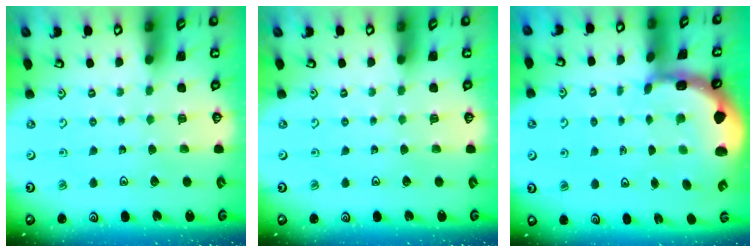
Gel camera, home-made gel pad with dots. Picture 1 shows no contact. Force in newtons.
{"total": 0.0}
{"total": 3.2, "press": 3.1, "slide": 0.9}